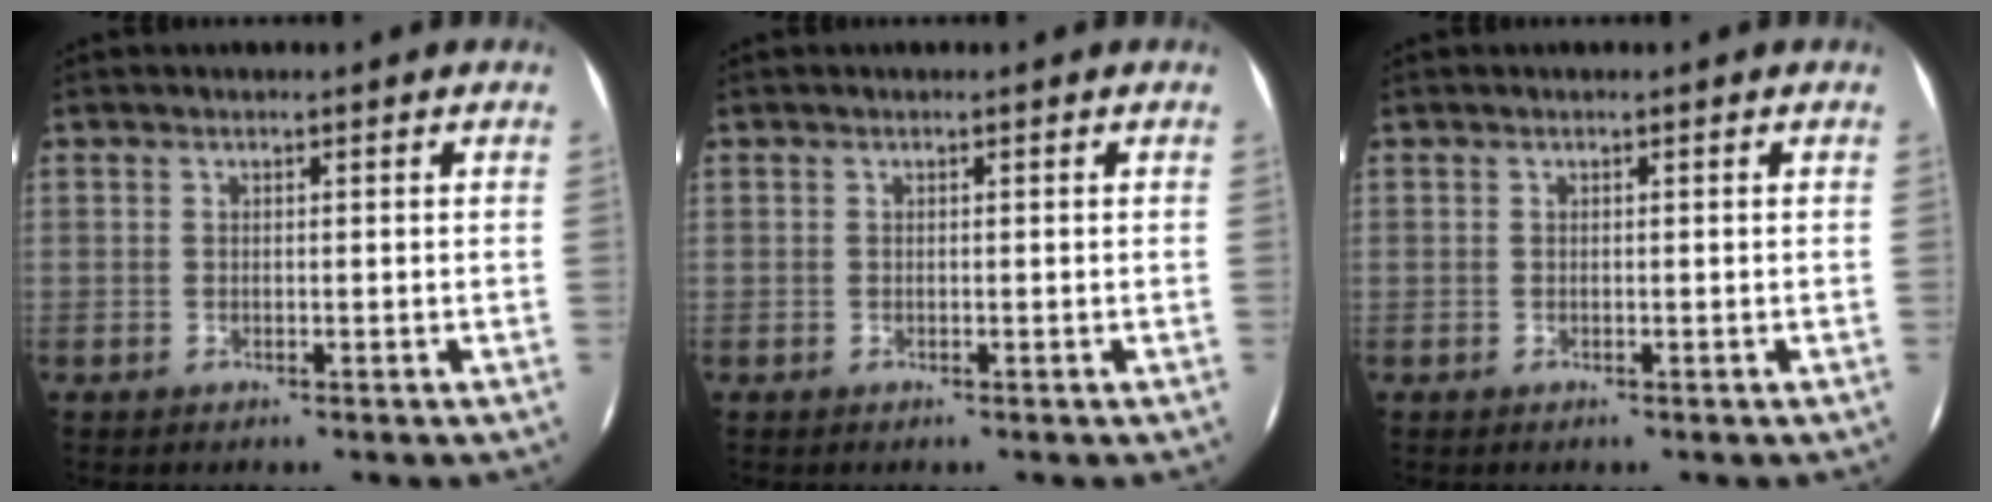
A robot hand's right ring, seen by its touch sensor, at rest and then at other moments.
{"total": 0.0}
{"total": 0.0}